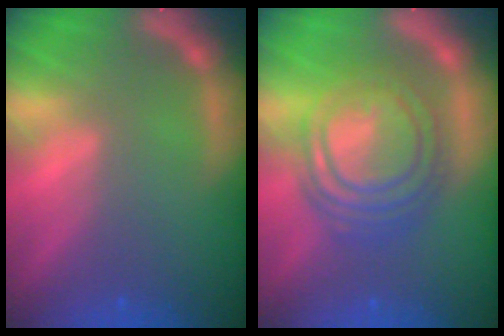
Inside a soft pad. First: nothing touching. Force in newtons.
{"total": 10.0}